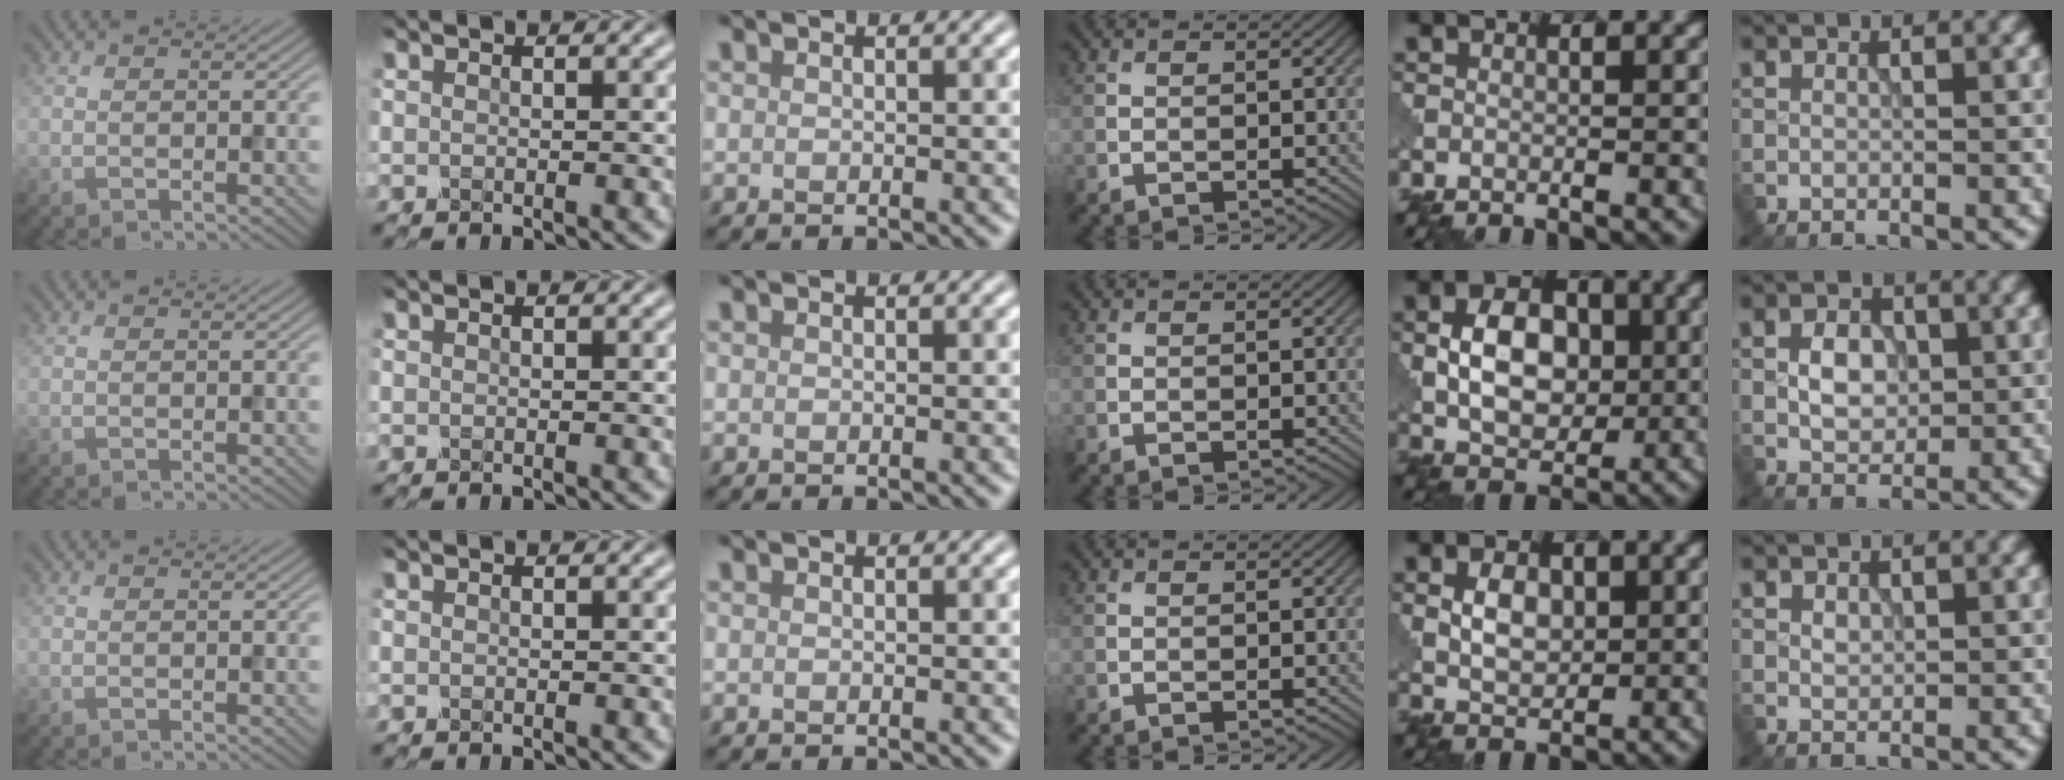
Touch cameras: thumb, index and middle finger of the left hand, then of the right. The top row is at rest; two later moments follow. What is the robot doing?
{"motion": "close", "object": "eyeshadow palette"}